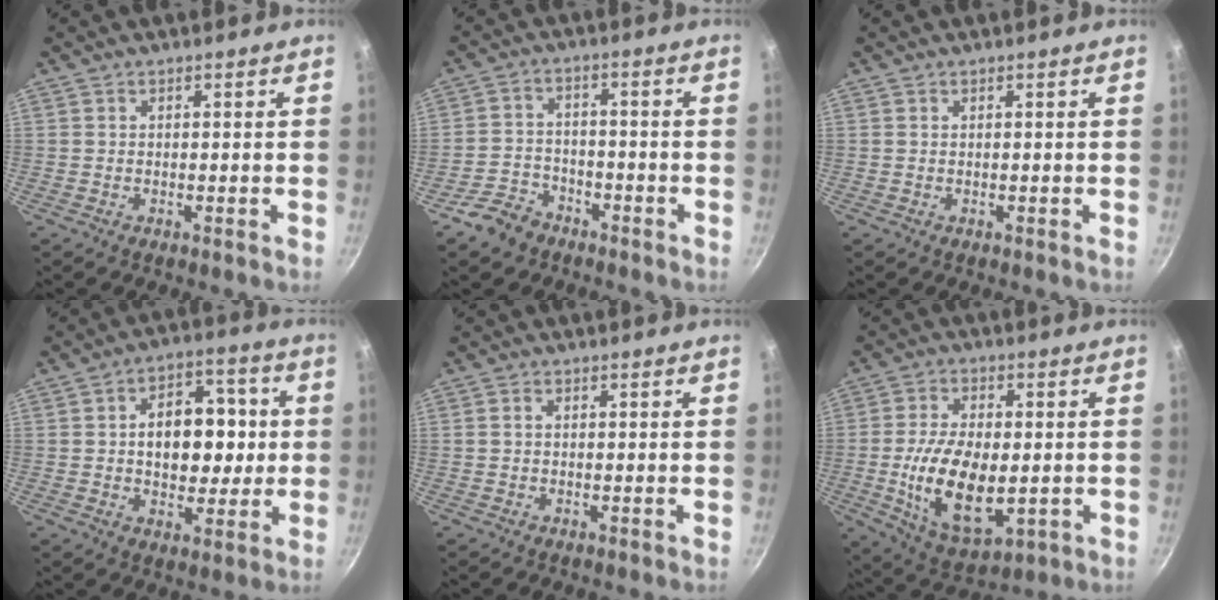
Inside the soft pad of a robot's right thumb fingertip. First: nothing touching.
{"total": 6.6, "force": [-4.6, 4.4, 2.0], "torque": [-0.029, 0.045, -0.084]}
{"total": 0.0}
{"total": 14.3, "force": [0.8, 9.8, 10.4], "torque": [-0.103, 0.017, 0.006]}
{"total": 1.1, "force": [0.1, 0.8, 0.7], "torque": [-0.010, 0.006, 0.000]}
{"total": 15.9, "force": [-1.7, 8.6, 13.2], "torque": [-0.233, -0.005, -0.019]}